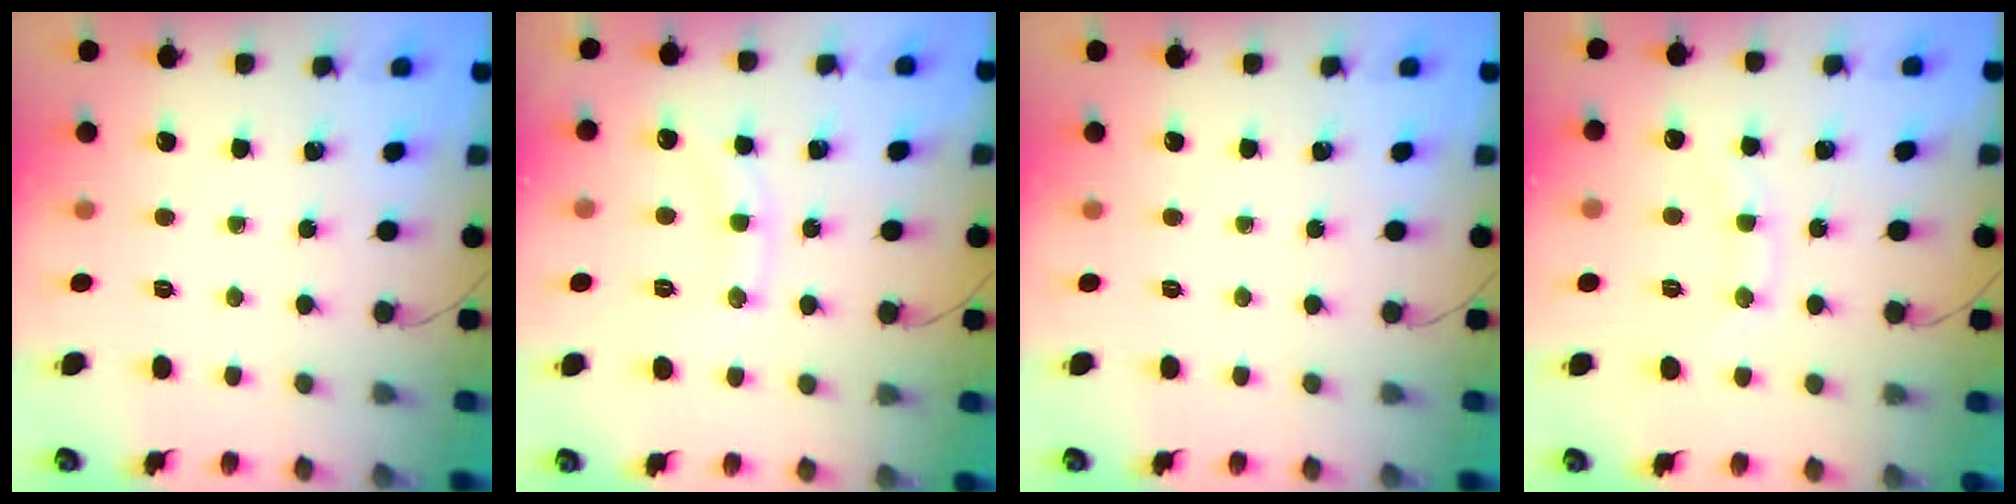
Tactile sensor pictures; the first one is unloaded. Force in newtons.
{"total": 10.2, "press": 10.2, "slide": 0.5}
{"total": 0.0}
{"total": 10.5, "press": 10.4, "slide": 1.0}